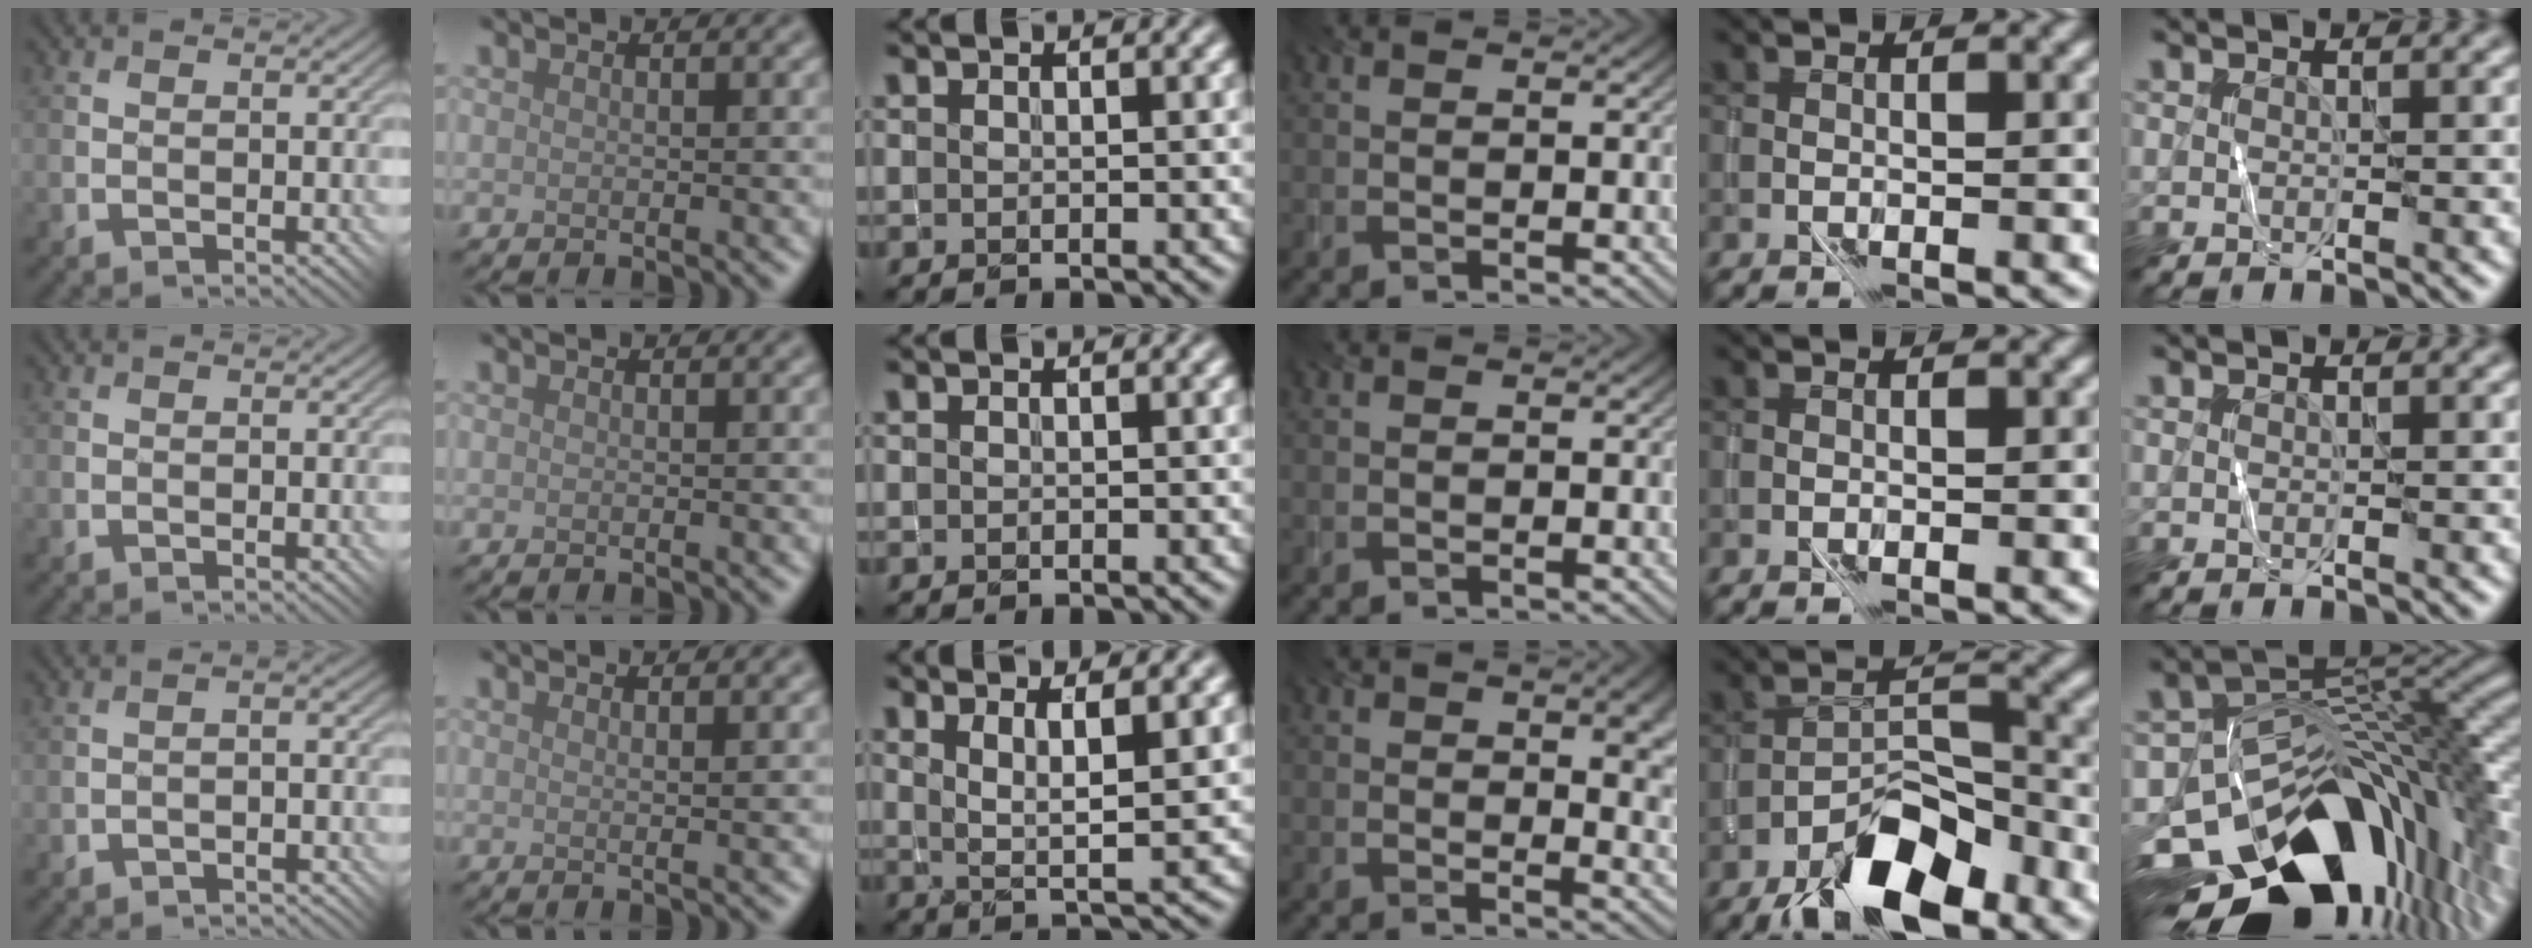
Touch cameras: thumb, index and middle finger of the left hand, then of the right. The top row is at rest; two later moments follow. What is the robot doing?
{"motion": "wrap", "object": "yarn"}